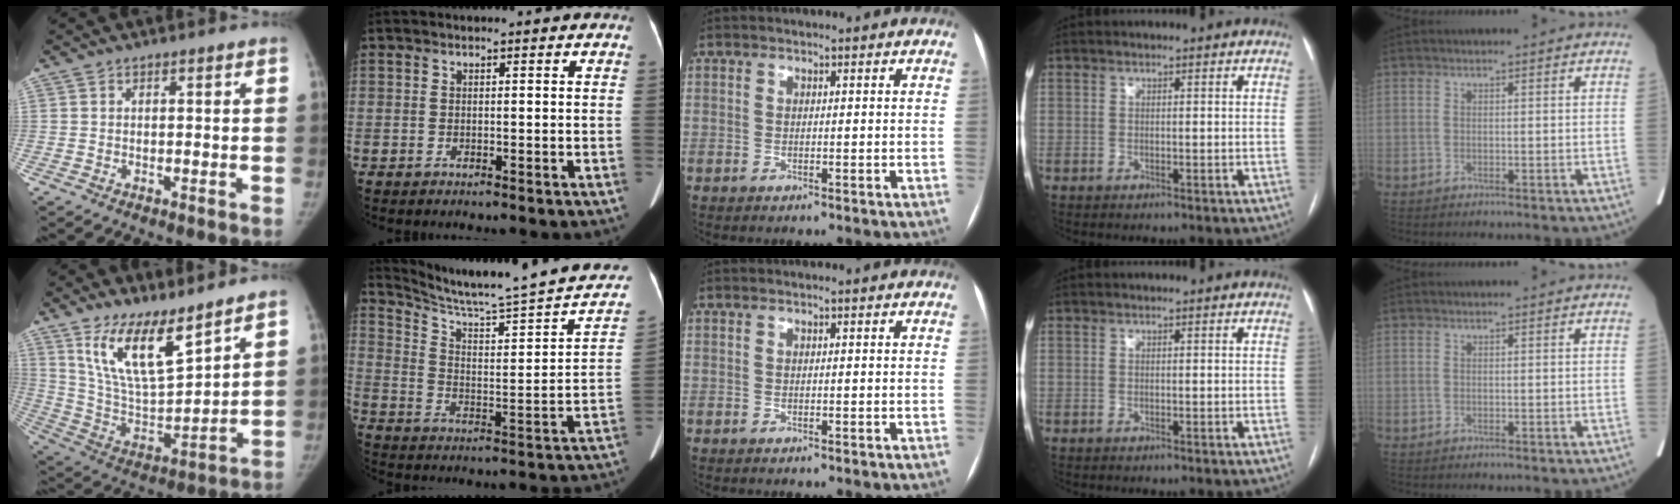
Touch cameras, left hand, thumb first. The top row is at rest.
{"thumb": {"total": 15.0, "force": [10.1, 4.8, 10.0], "torque": [-0.158, -0.066, 0.206]}, "index": {"total": 21.1, "force": [18.3, 0.4, 10.4], "torque": [-0.156, -0.051, 0.252]}}